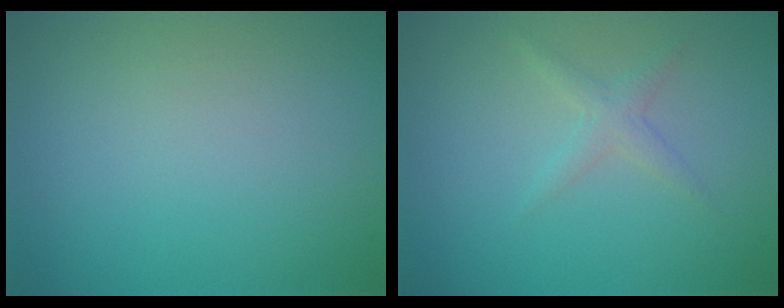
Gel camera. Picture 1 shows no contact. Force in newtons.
{"total": 1.3, "press": 1.3, "slide": 0.1}